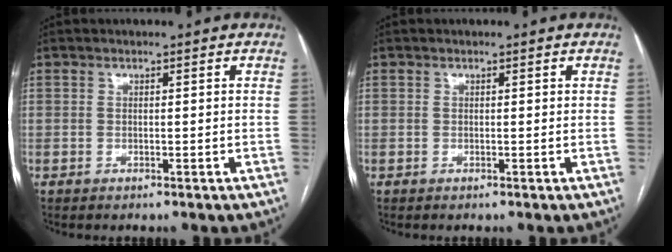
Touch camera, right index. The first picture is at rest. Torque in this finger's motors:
{"motor_torque": [-0.01, 0.01, 0.11, 0.01]}